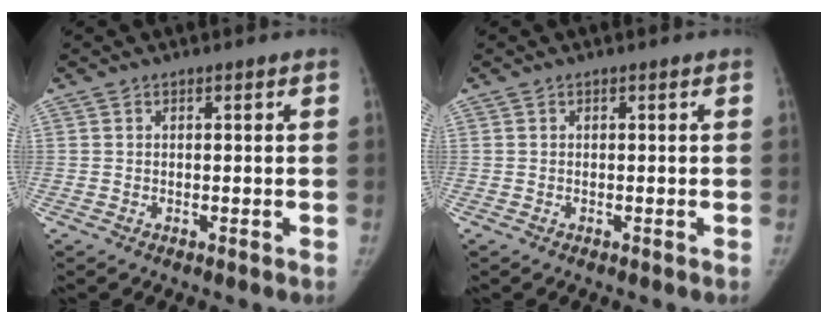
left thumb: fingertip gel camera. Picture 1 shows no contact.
{"total": 0.0}